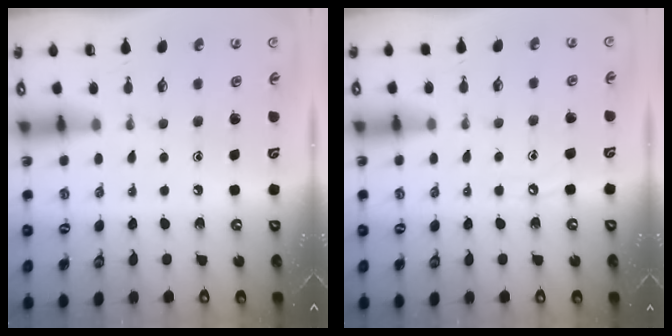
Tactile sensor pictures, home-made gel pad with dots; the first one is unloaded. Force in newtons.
{"total": 2.6, "press": 2.6, "slide": 0.4}